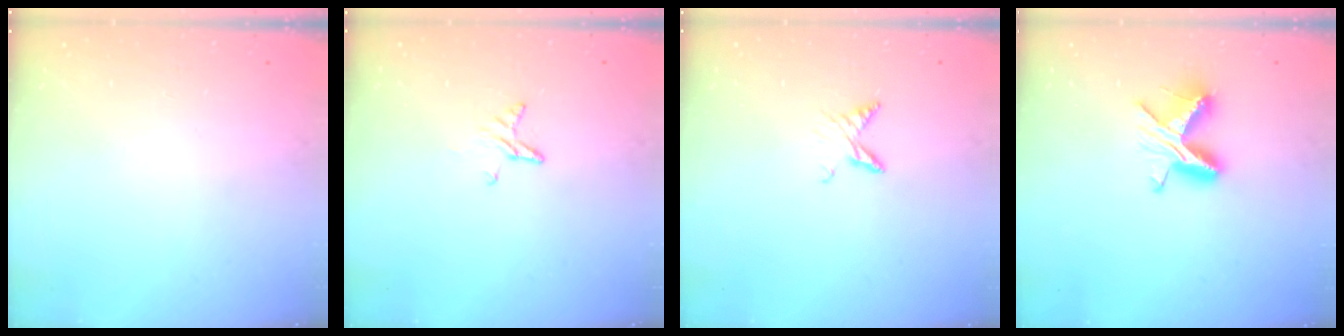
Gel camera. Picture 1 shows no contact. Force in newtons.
{"total": 4.4, "press": 4.4, "slide": 0.4}
{"total": 6.0, "press": 5.9, "slide": 0.6}
{"total": 8.5, "press": 8.5, "slide": 0.5}